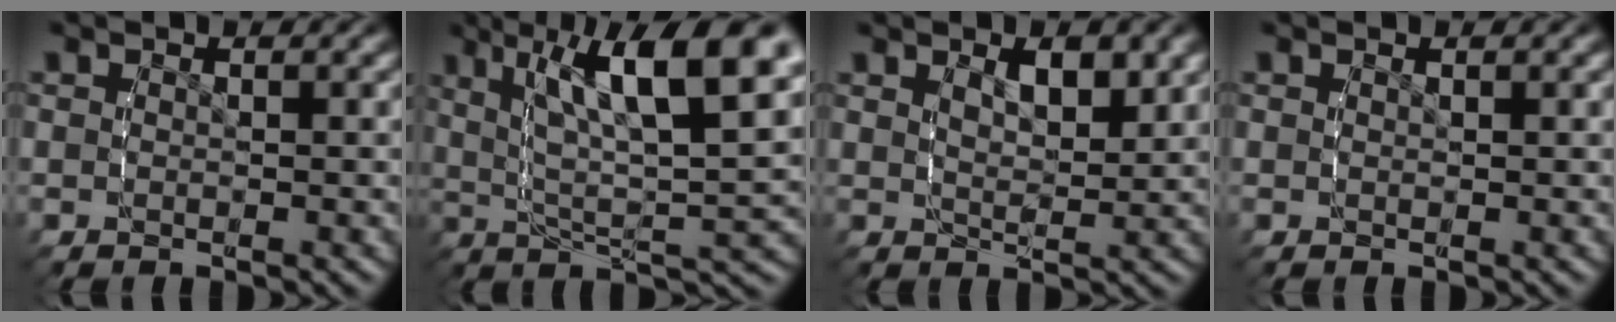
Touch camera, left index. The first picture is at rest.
{"total": 9.8, "force": [3.2, 3.3, 8.7], "torque": [-0.136, 0.003, 0.047]}
{"total": 2.5, "force": [0.9, 1.1, 2.0], "torque": [-0.037, -0.014, 0.018]}
{"total": 0.0}